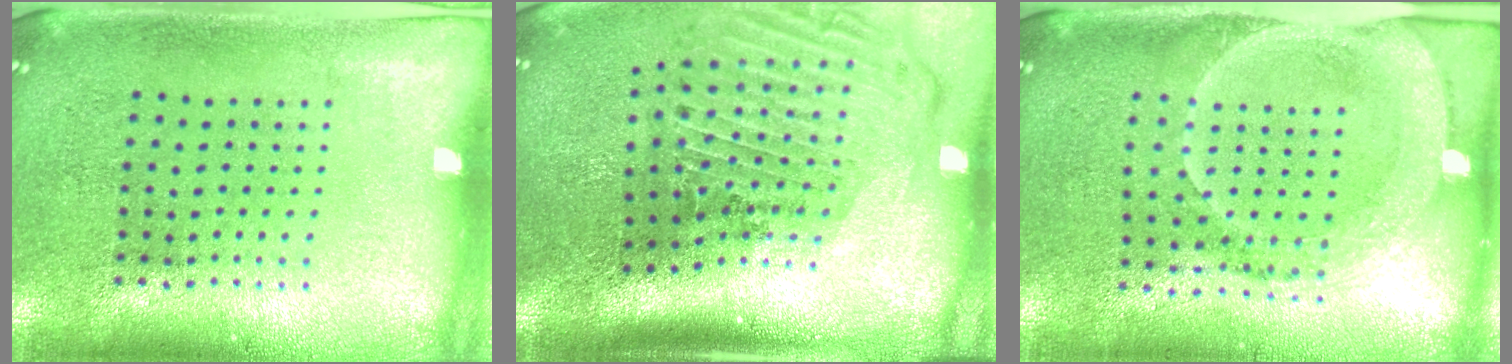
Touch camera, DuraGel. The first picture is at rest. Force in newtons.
{"total": 3.0, "press": 2.1, "slide": 2.1}
{"total": 1.8, "press": 1.6, "slide": 0.7}